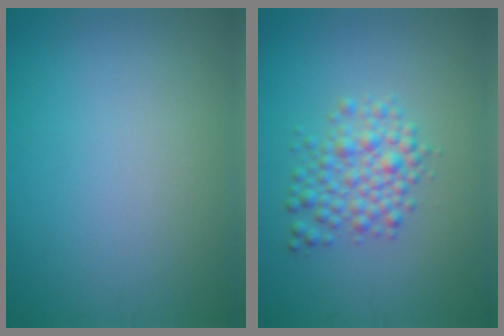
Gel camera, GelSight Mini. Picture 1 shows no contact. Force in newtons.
{"total": 3.3, "press": 3.3, "slide": 0.1}